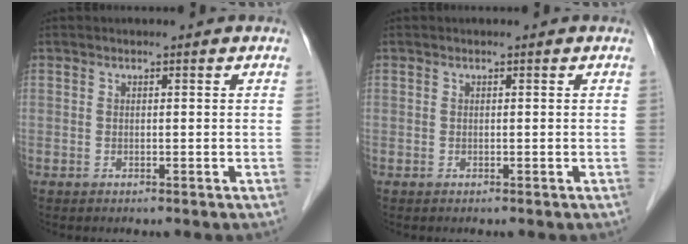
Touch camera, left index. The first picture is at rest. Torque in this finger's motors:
{"motor_torque": [0.00, 0.00, 0.00, 0.00]}